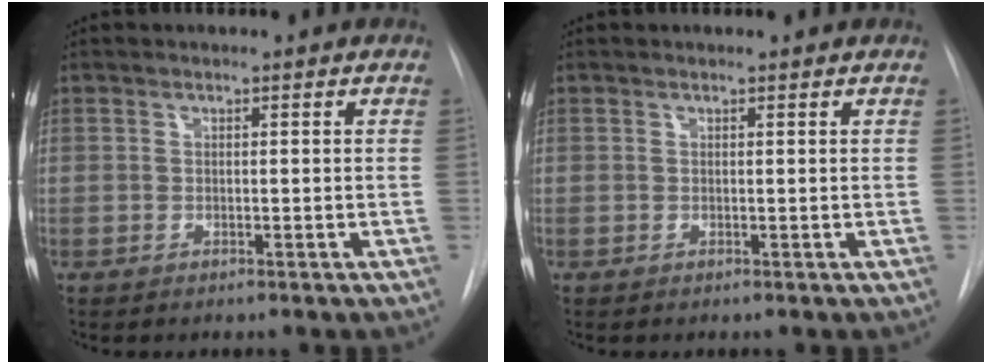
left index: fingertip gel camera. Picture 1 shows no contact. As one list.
[{"total": 0.8, "force": [0.8, 0.0, 0.1], "torque": [-0.008, 0.005, 0.008]}]